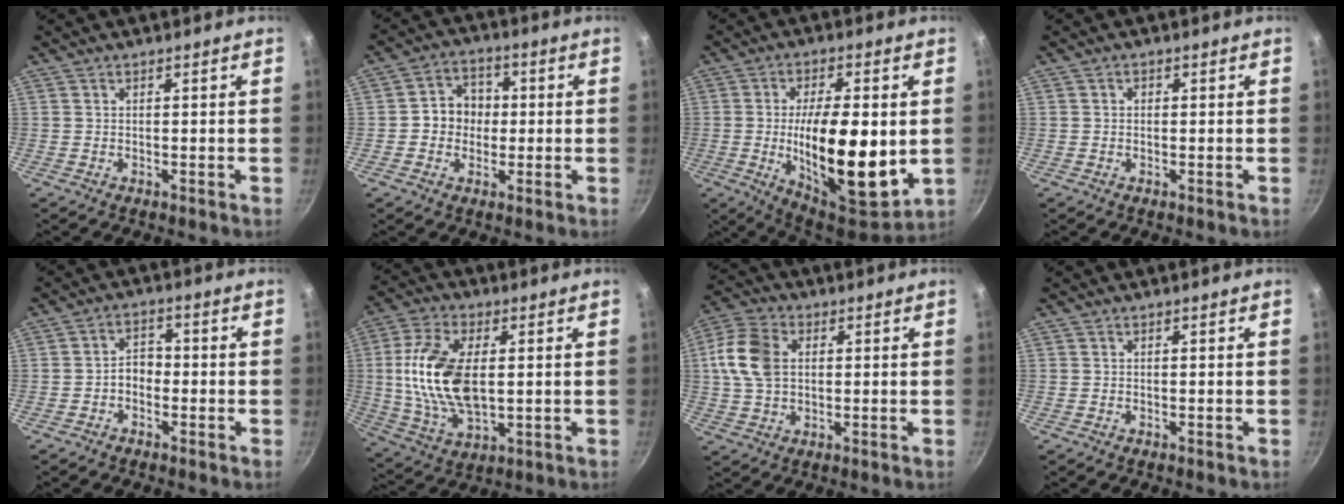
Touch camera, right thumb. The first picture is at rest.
{"total": 7.4, "force": [-0.1, 6.5, 3.5], "torque": [-0.016, 0.014, -0.014]}
{"total": 20.0, "force": [-1.2, 7.8, 18.3], "torque": [-0.281, -0.015, -0.013]}
{"total": 0.8, "force": [0.0, 0.7, 0.3], "torque": [-0.004, 0.005, -0.001]}
{"total": 3.9, "force": [-1.3, 2.9, 2.3], "torque": [-0.012, 0.024, -0.027]}
{"total": 16.6, "force": [1.4, 9.0, 13.9], "torque": [-0.262, 0.002, 0.029]}
{"total": 10.8, "force": [1.6, 7.5, 7.6], "torque": [-0.140, 0.013, 0.018]}
{"total": 0.0}